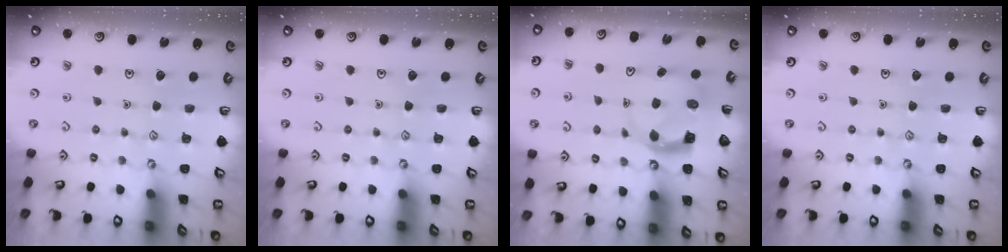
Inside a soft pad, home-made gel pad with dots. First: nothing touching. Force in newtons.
{"total": 0.0}
{"total": 4.0, "press": 4.0, "slide": 0.3}
{"total": 0.0}